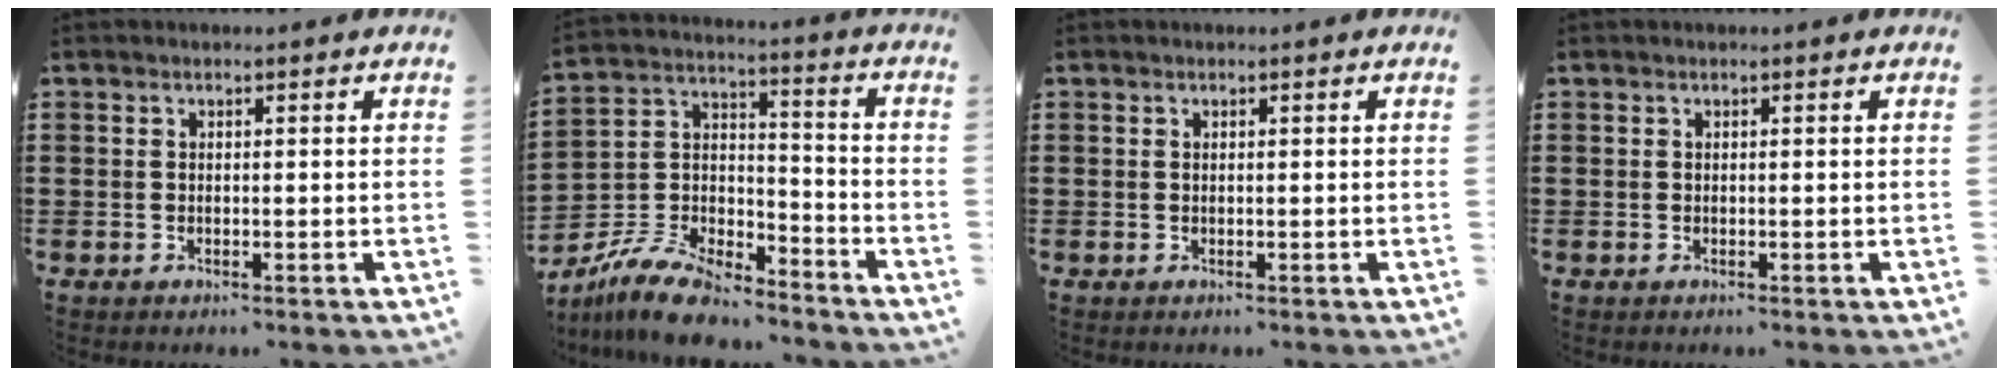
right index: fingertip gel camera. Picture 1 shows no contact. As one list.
[{"total": 9.8, "force": [-8.8, 2.4, 3.7], "torque": [-0.094, 0.017, -0.178]}, {"total": 0.0}, {"total": 0.0}]